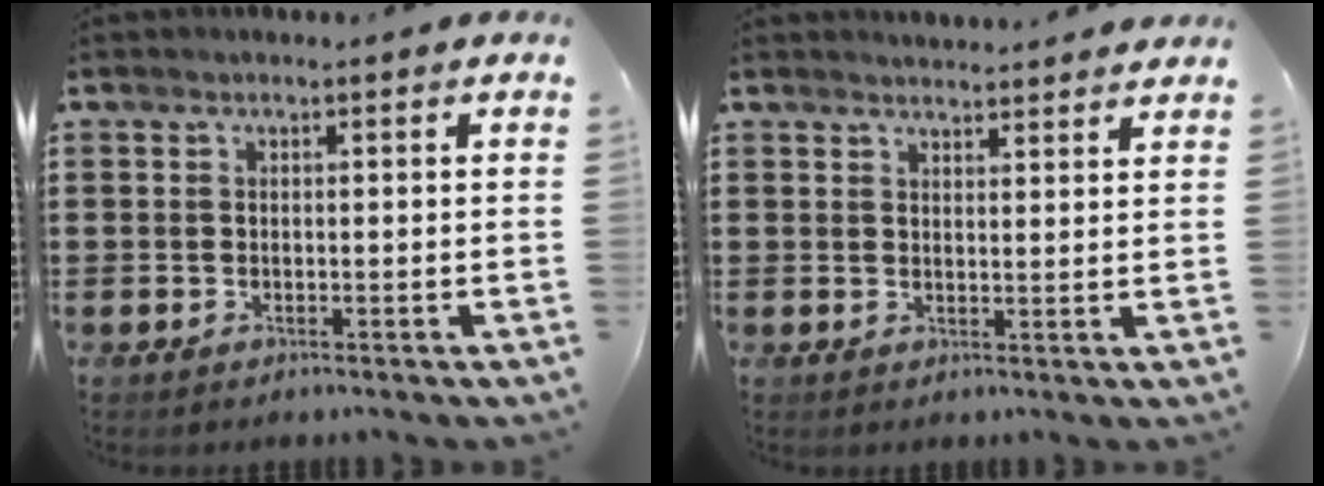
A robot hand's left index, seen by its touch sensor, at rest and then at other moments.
{"total": 2.4, "force": [2.4, 0.0, -0.1], "torque": [-0.004, -0.006, 0.046]}